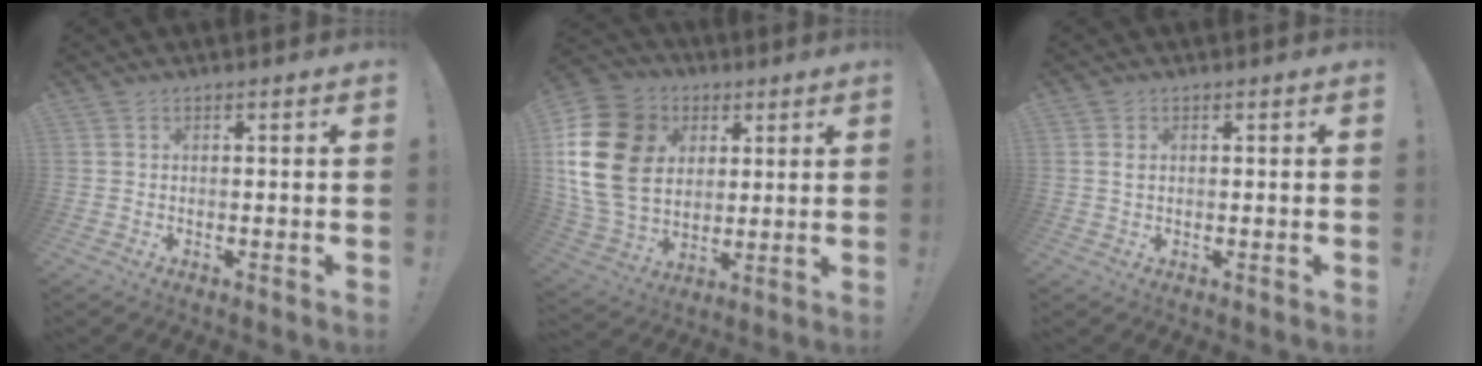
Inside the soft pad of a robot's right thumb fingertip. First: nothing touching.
{"total": 21.6, "force": [4.1, 16.7, 13.0], "torque": [-0.241, -0.006, 0.093]}
{"total": 1.0, "force": [0.3, 0.8, 0.6], "torque": [-0.012, 0.003, 0.005]}